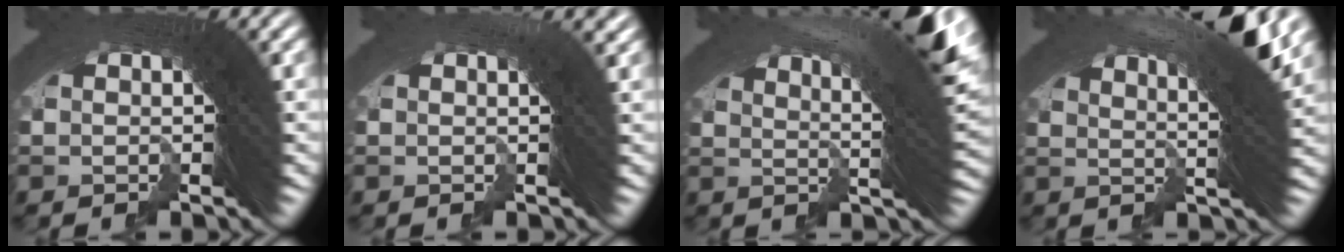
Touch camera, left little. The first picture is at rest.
{"total": 1.1, "force": [0.5, 0.1, 1.0], "torque": [-0.008, 0.010, 0.002]}
{"total": 11.6, "force": [5.0, 4.3, 9.5], "torque": [-0.138, 0.025, 0.059]}
{"total": 10.5, "force": [5.1, 4.0, 8.2], "torque": [-0.125, 0.027, 0.058]}